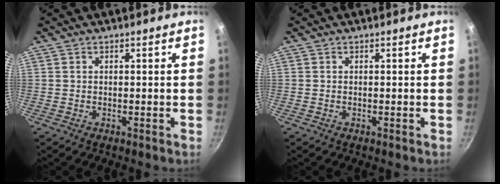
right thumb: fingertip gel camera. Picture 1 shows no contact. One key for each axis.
{"total": 0.0}